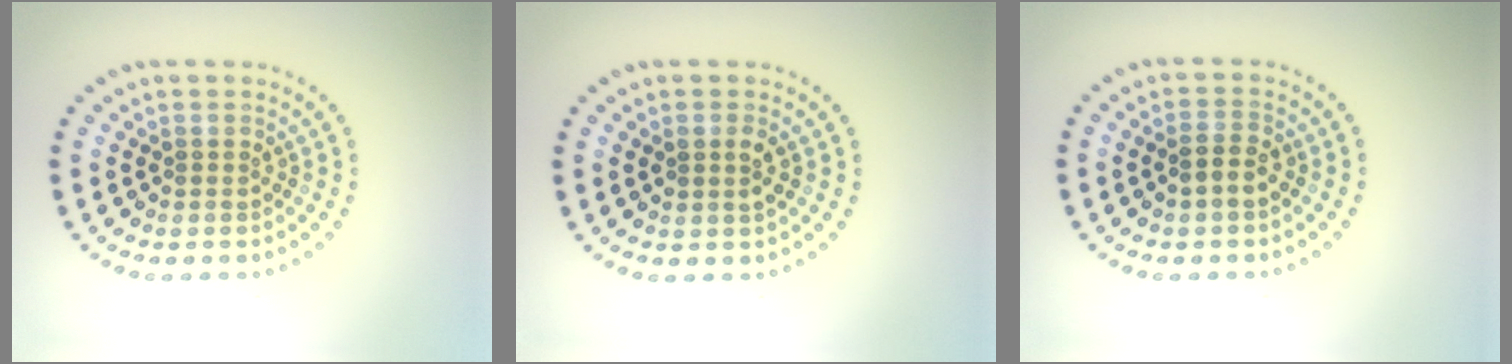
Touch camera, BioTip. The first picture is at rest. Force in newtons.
{"total": 1.3, "press": 1.3, "slide": 0.1}
{"total": 1.9, "press": 1.7, "slide": 0.7}